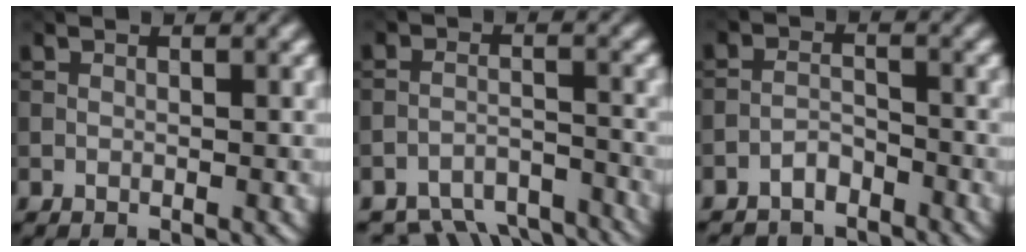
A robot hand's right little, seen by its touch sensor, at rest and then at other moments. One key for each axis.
{"total": 8.6, "fx": -8.0, "fy": 2.8, "fz": 1.7, "tx": -0.019, "ty": -0.014, "tz": -0.113}
{"total": 2.9, "fx": -2.6, "fy": 1.1, "fz": 0.5, "tx": -0.005, "ty": 0.003, "tz": -0.056}